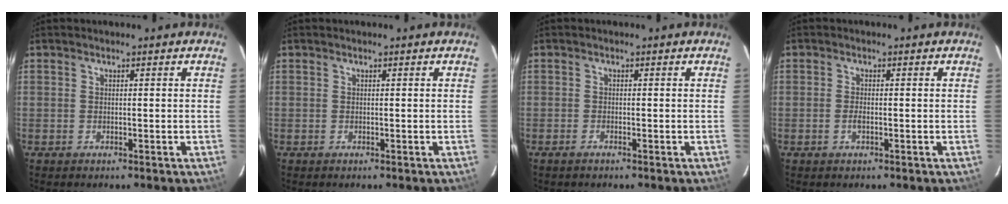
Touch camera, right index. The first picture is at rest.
{"total": 0.0}
{"total": 0.9, "force": [-0.8, 0.2, 0.5], "torque": [-0.015, 0.000, -0.018]}
{"total": 1.5, "force": [-0.5, 0.6, 1.3], "torque": [-0.027, 0.000, -0.011]}